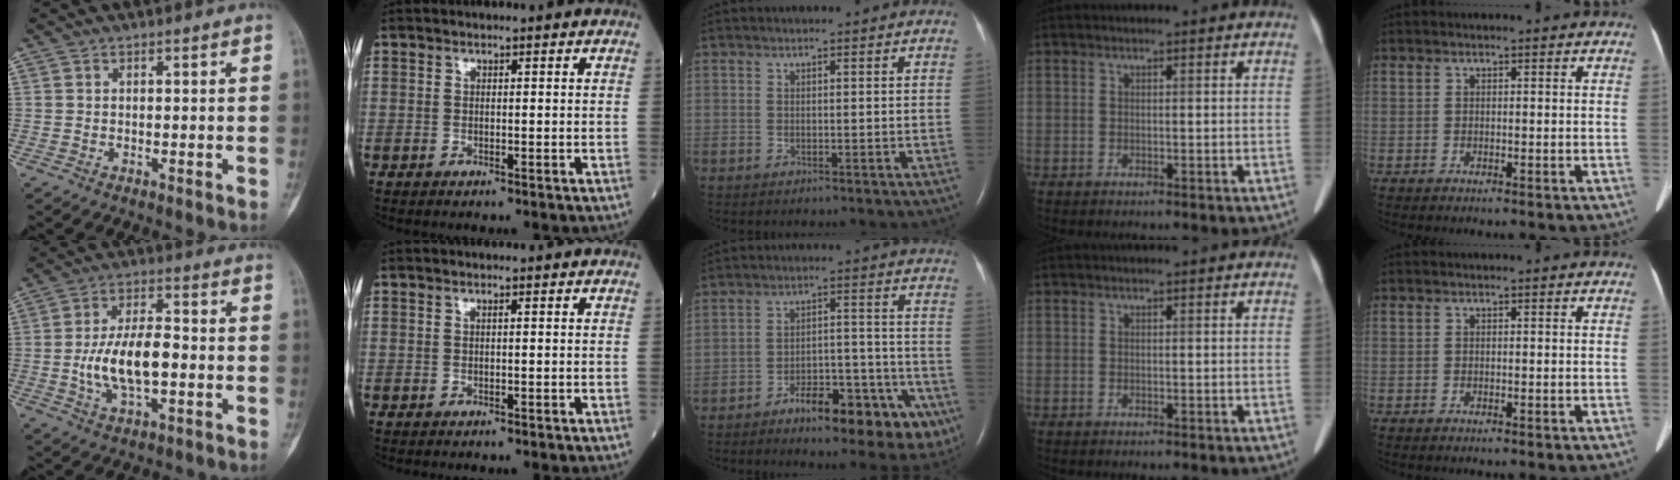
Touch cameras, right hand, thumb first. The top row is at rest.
{"thumb": {"total": 11.8, "force": [-1.7, 5.4, 10.3], "torque": [-0.190, 0.016, -0.031]}, "middle": {"total": 13.9, "force": [-8.2, 5.0, 10.0], "torque": [-0.110, 0.028, -0.111]}}